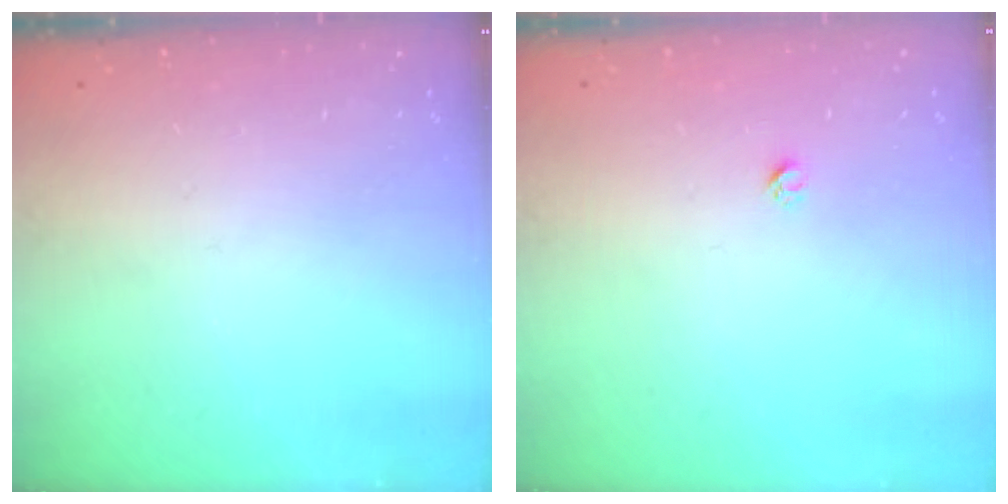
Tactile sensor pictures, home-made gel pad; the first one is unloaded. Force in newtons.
{"total": 1.9, "press": 1.9, "slide": 0.1}